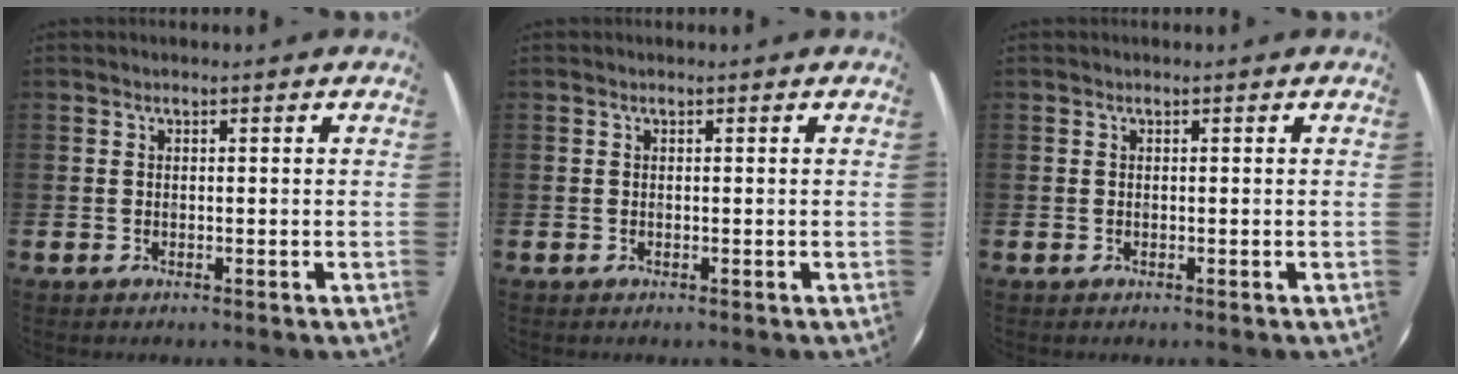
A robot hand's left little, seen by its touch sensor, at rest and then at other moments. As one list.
[{"total": 0.0}, {"total": 0.0}]